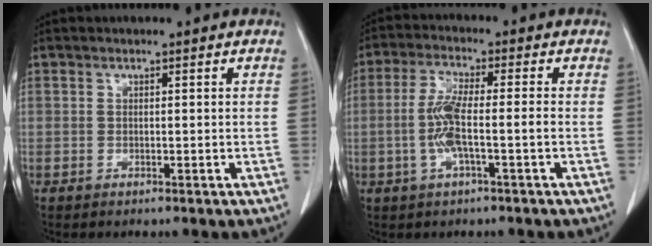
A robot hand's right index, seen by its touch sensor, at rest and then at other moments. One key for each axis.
{"total": 6.5, "fx": -1.4, "fy": 0.7, "fz": 6.3, "tx": -0.134, "ty": 0.006, "tz": -0.029}